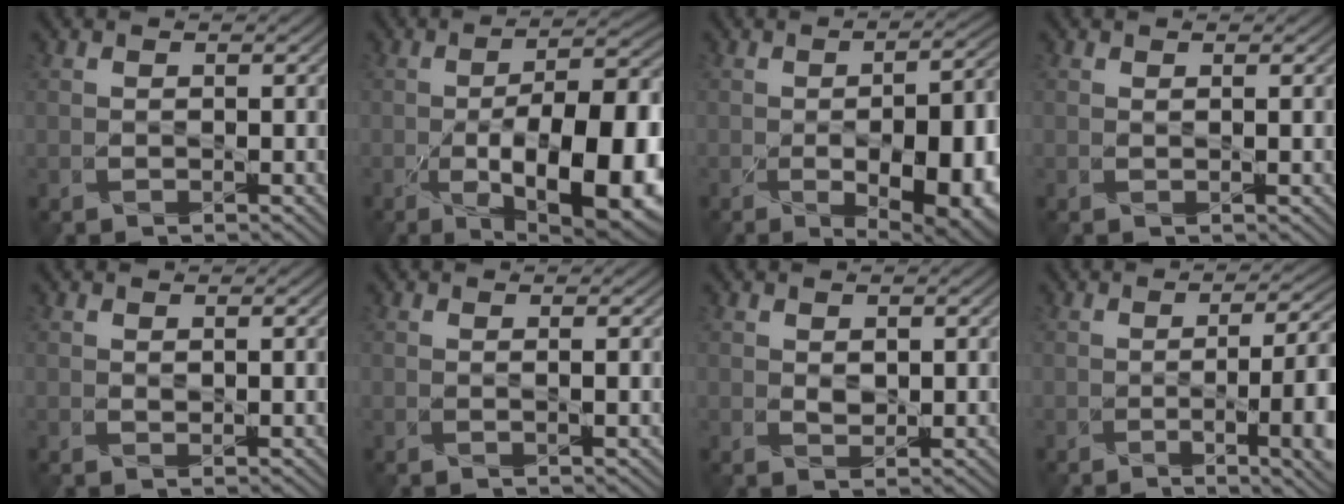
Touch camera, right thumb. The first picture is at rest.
{"total": 16.9, "force": [-5.9, 6.3, 14.6], "torque": [-0.217, -0.011, -0.084]}
{"total": 15.1, "force": [-5.2, 6.4, 12.6], "torque": [-0.156, -0.013, -0.054]}
{"total": 0.7, "force": [0.3, -0.2, 0.6], "torque": [-0.015, 0.002, 0.004]}
{"total": 0.8, "force": [0.2, 0.2, 0.7], "torque": [-0.019, 0.001, 0.004]}
{"total": 1.8, "force": [-0.2, -0.2, 1.7], "torque": [-0.031, 0.008, -0.007]}
{"total": 1.3, "force": [0.4, 0.9, 0.8], "torque": [-0.023, -0.002, 0.008]}
{"total": 10.7, "force": [-2.5, 3.4, 9.9], "torque": [-0.106, 0.010, -0.040]}